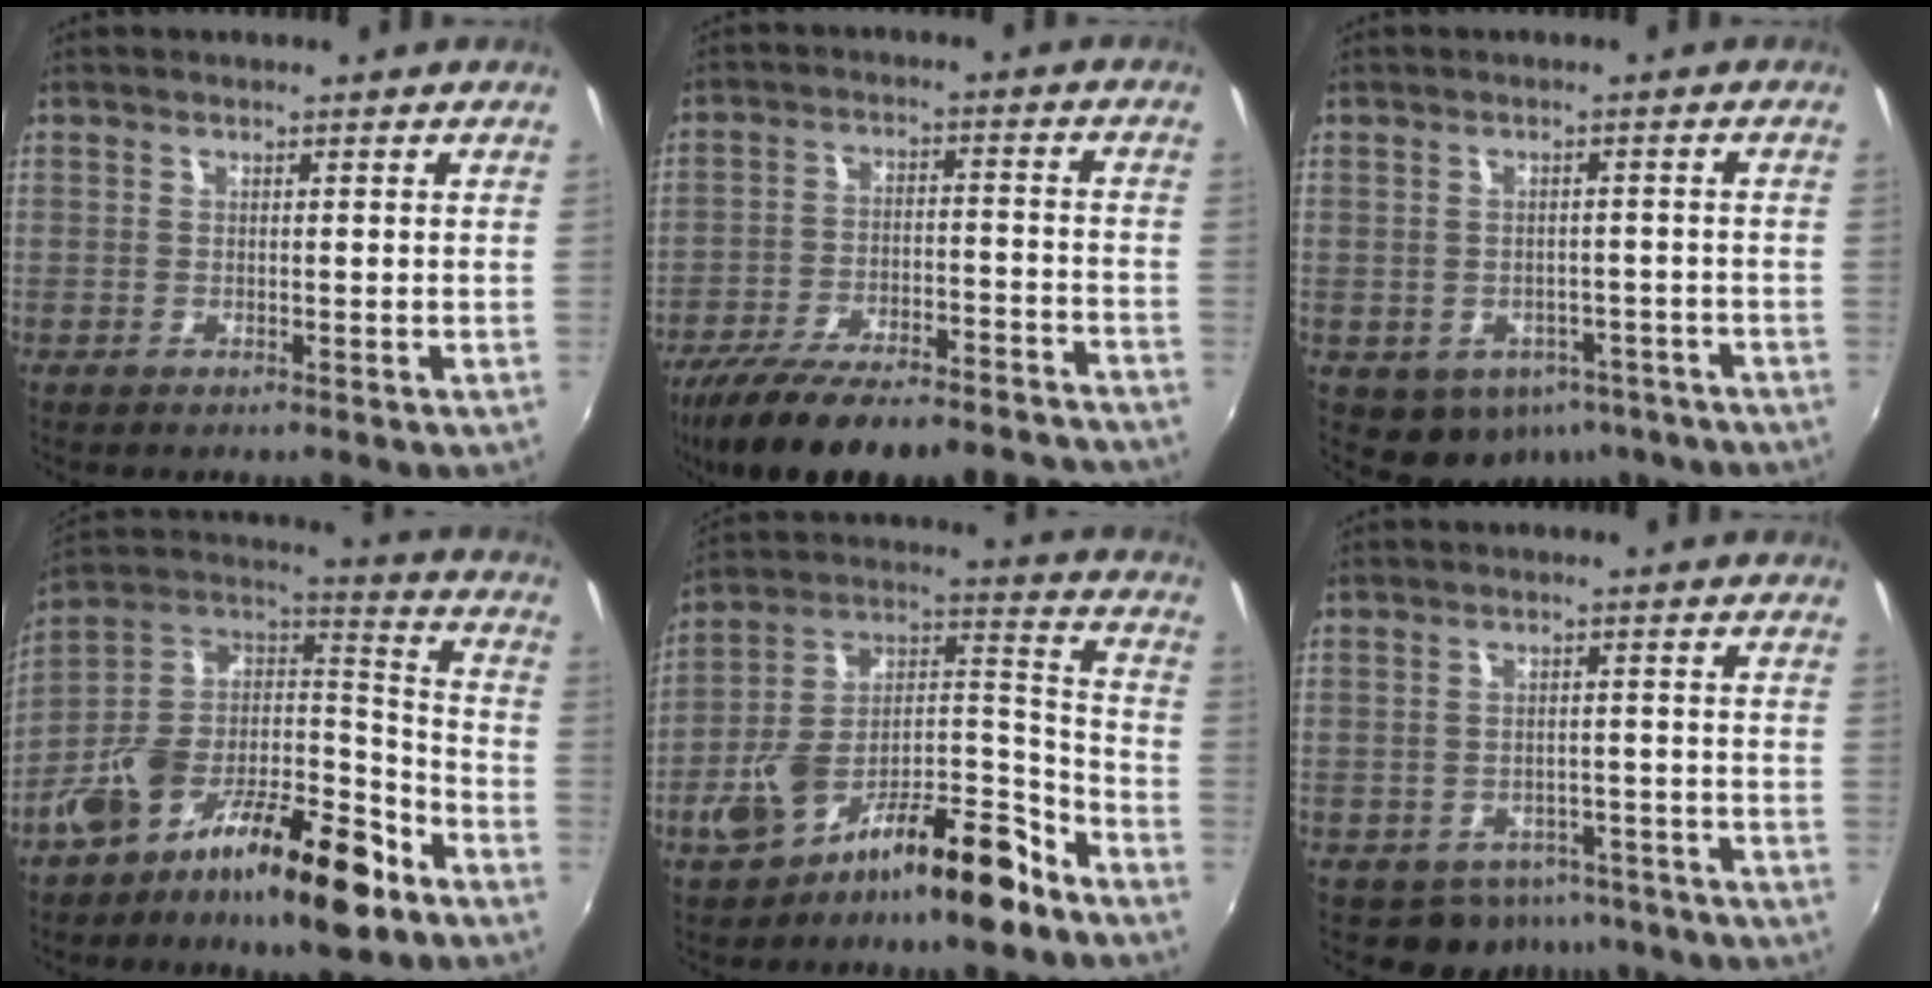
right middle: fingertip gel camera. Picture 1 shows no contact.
{"total": 25.3, "force": [-21.7, 6.1, 11.4], "torque": [-0.207, -0.026, -0.299]}
{"total": 9.1, "force": [-5.0, 6.7, 3.6], "torque": [-0.080, 0.001, -0.042]}
{"total": 20.3, "force": [-12.3, 8.3, 13.9], "torque": [-0.228, 0.023, -0.204]}
{"total": 17.1, "force": [-11.2, 6.0, 11.4], "torque": [-0.181, 0.036, -0.176]}
{"total": 7.5, "force": [-5.1, 5.1, 2.1], "torque": [-0.046, 0.008, -0.055]}